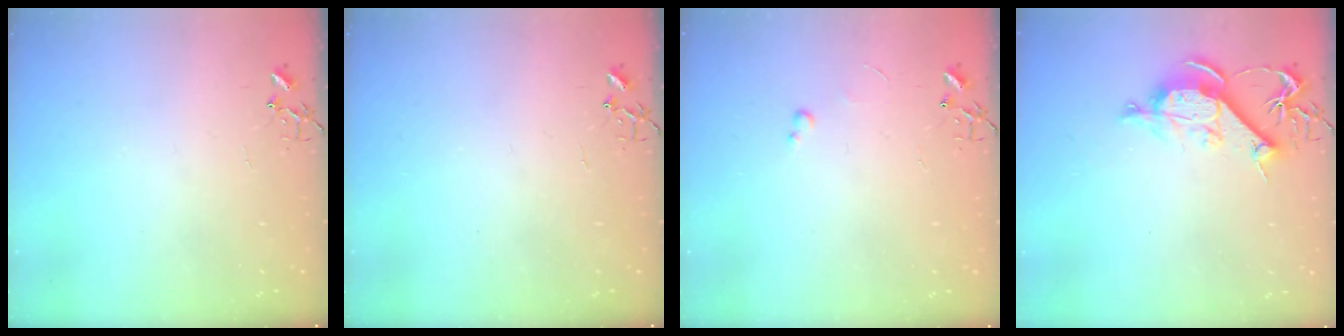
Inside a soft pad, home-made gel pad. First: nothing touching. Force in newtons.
{"total": 0.0}
{"total": 2.4, "press": 2.3, "slide": 0.4}
{"total": 9.9, "press": 9.9, "slide": 0.6}